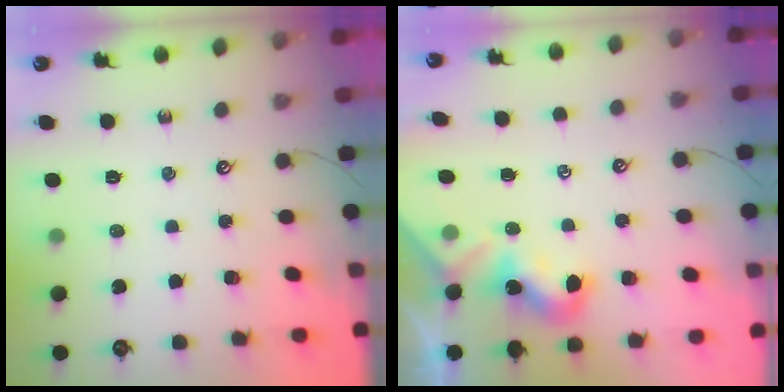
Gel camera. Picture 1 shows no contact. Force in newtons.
{"total": 1.9, "press": 1.9, "slide": 0.4}